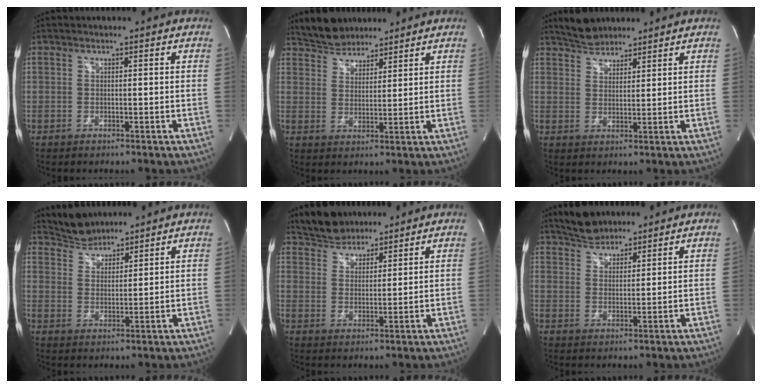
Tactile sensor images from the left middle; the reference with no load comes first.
{"total": 6.1, "force": [5.6, 2.4, 0.8], "torque": [-0.018, 0.014, 0.106]}
{"total": 4.4, "force": [4.1, 1.4, 0.7], "torque": [-0.017, 0.012, 0.078]}
{"total": 5.0, "force": [4.8, 1.2, 0.0], "torque": [-0.005, 0.014, 0.095]}
{"total": 6.1, "force": [5.6, 2.4, 0.8], "torque": [-0.019, 0.014, 0.105]}
{"total": 5.0, "force": [4.6, 1.8, 1.0], "torque": [-0.023, 0.011, 0.086]}